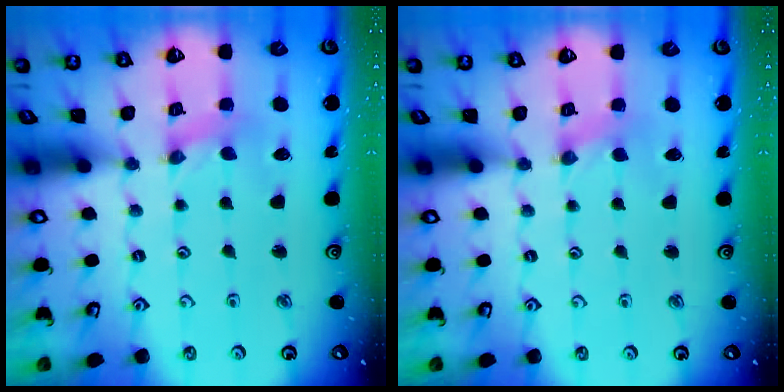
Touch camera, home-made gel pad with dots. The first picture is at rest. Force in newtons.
{"total": 0.0}